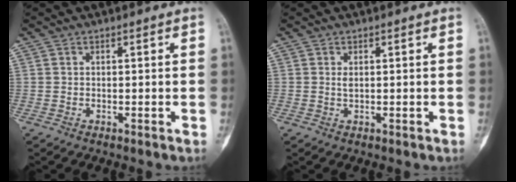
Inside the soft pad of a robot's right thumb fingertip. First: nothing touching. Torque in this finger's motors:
{"motor_torque": [0.25, 0.04, 0.06, -0.26, -0.01]}